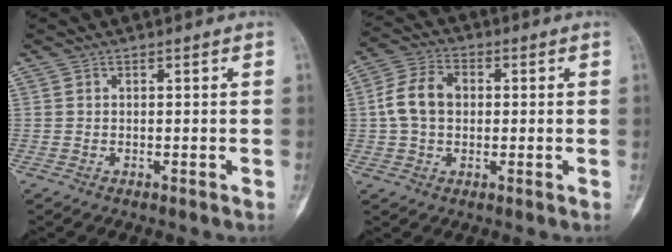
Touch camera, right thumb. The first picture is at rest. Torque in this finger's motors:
{"motor_torque": [0.81, 0.72, 0.88, 0.09, 0.16]}